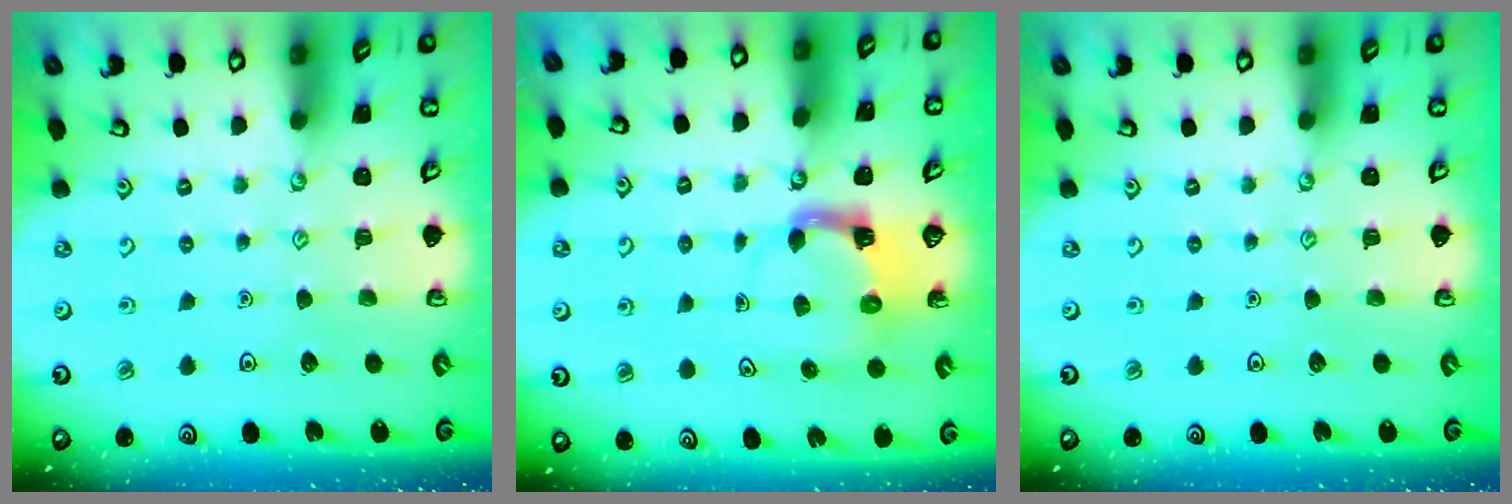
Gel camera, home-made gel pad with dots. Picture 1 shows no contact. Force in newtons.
{"total": 3.7, "press": 3.6, "slide": 0.6}
{"total": 0.0}